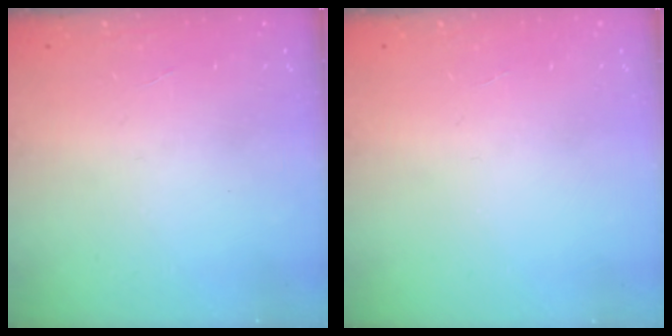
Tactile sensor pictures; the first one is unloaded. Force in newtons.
{"total": 0.0}